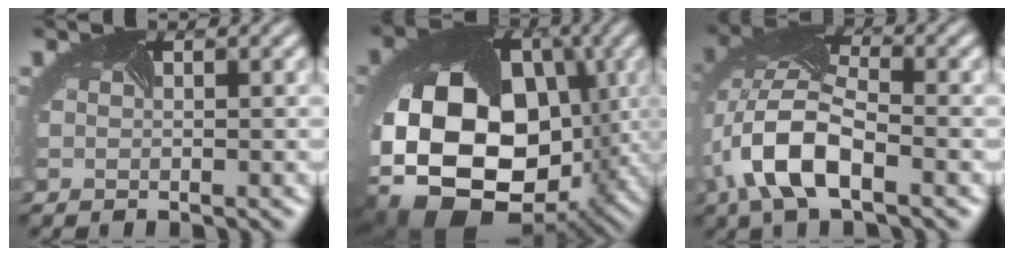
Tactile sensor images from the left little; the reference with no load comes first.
{"total": 18.7, "force": [-3.9, 13.2, 12.6], "torque": [-0.251, -0.038, -0.045]}
{"total": 8.7, "force": [-3.1, 4.0, 7.1], "torque": [-0.161, 0.003, -0.067]}